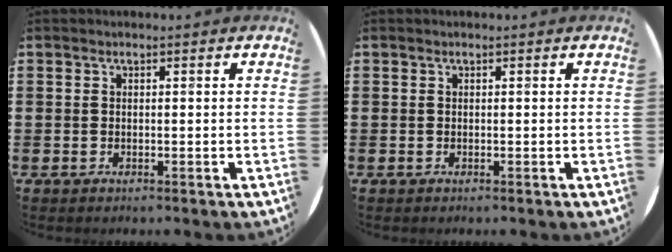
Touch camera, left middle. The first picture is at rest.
{"total": 0.0}